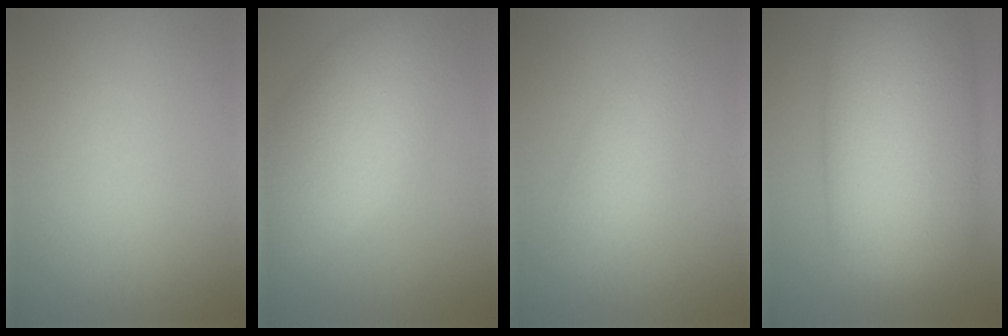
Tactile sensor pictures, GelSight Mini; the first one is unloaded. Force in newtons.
{"total": 8.3, "press": 8.2, "slide": 0.8}
{"total": 2.3, "press": 2.3, "slide": 0.1}
{"total": 14.6, "press": 14.6, "slide": 0.1}